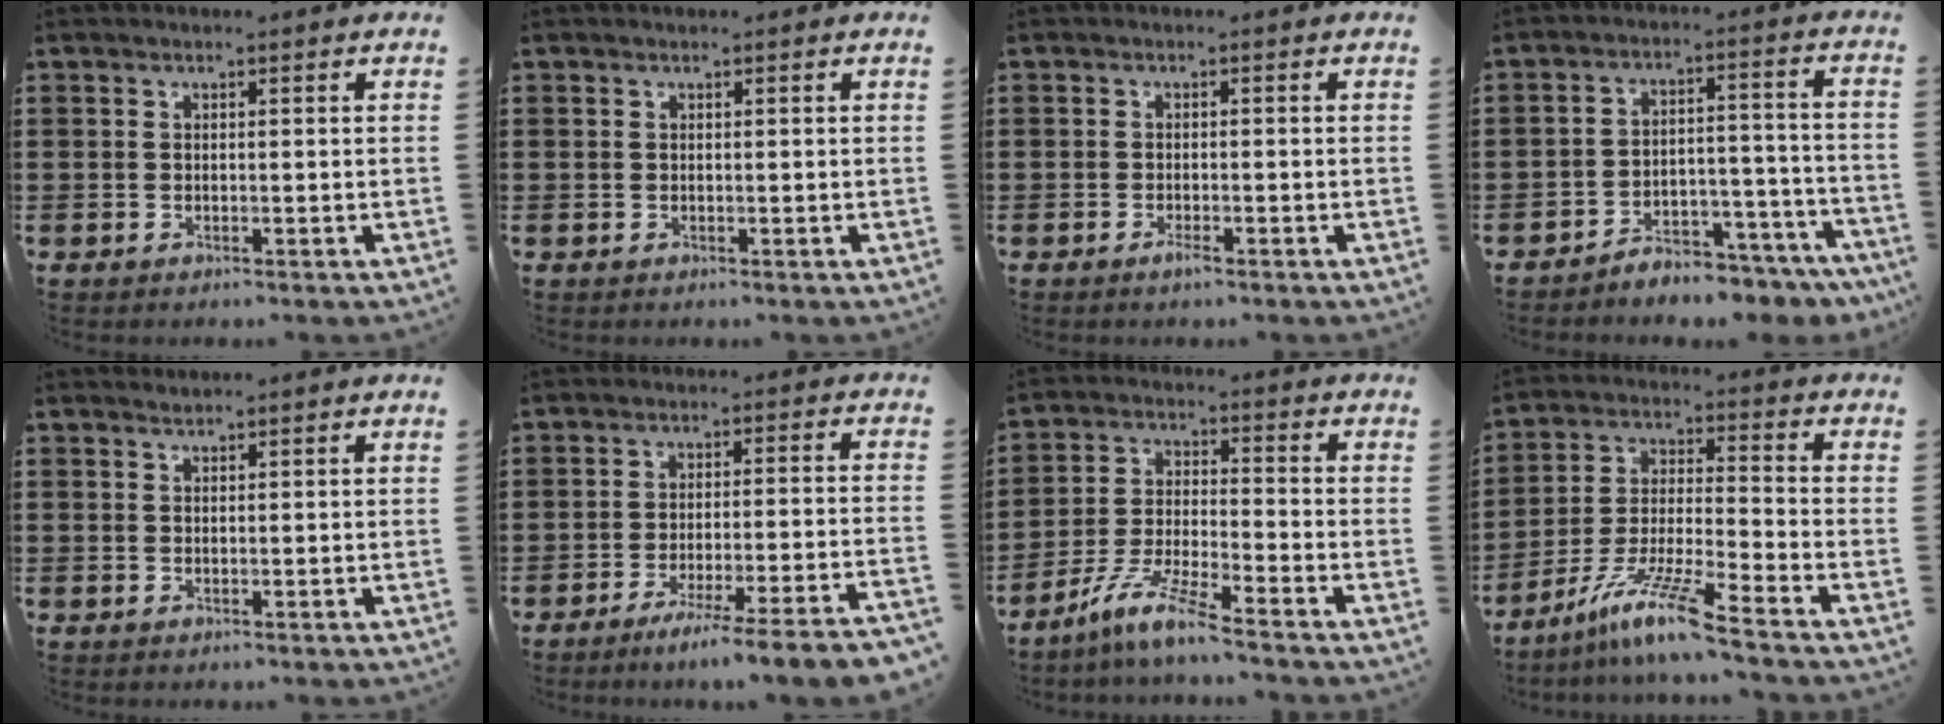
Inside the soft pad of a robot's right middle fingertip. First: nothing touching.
{"total": 0.0}
{"total": 1.2, "force": [-0.8, 0.2, 0.9], "torque": [-0.018, -0.004, -0.013]}
{"total": 5.0, "force": [-4.9, 0.7, 0.5], "torque": [-0.010, 0.013, -0.099]}
{"total": 0.6, "force": [0.6, 0.1, -0.1], "torque": [0.000, -0.001, 0.011]}
{"total": 6.3, "force": [-5.2, -0.9, 3.4], "torque": [-0.048, -0.015, -0.095]}
{"total": 7.7, "force": [-6.3, -0.1, 4.4], "torque": [-0.102, -0.015, -0.128]}
{"total": 9.9, "force": [-7.6, 0.1, 6.4], "torque": [-0.138, -0.011, -0.153]}